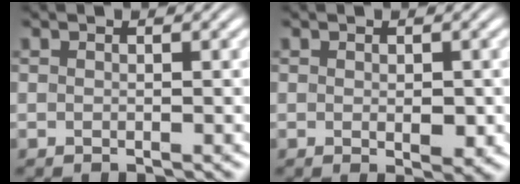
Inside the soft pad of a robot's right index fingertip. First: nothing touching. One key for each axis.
{"total": 1.8, "fx": -0.3, "fy": 0.8, "fz": 1.5, "tx": -0.019, "ty": -0.012, "tz": 0.000}